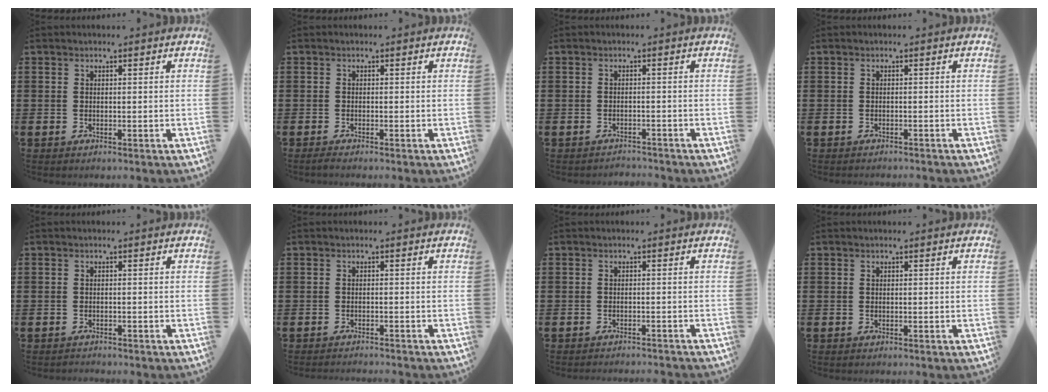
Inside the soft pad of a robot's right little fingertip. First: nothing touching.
{"total": 0.6, "force": [-0.4, 0.0, 0.5], "torque": [-0.007, -0.002, -0.008]}
{"total": 1.2, "force": [-1.2, 0.0, -0.1], "torque": [-0.003, 0.003, -0.027]}
{"total": 0.5, "force": [-0.5, 0.0, -0.1], "torque": [0.000, -0.002, -0.010]}
{"total": 0.6, "force": [-0.6, 0.1, 0.0], "torque": [-0.002, -0.002, -0.012]}
{"total": 0.8, "force": [-0.8, -0.1, -0.1], "torque": [0.000, 0.000, -0.017]}
{"total": 1.0, "force": [-1.0, -0.1, -0.1], "torque": [0.000, 0.002, -0.021]}
{"total": 0.0}